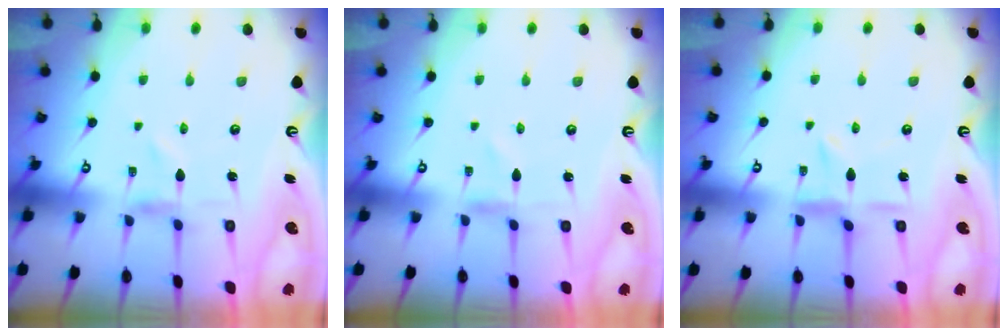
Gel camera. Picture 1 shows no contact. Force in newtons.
{"total": 0.6, "press": 0.5, "slide": 0.2}
{"total": 5.6, "press": 5.6, "slide": 0.5}